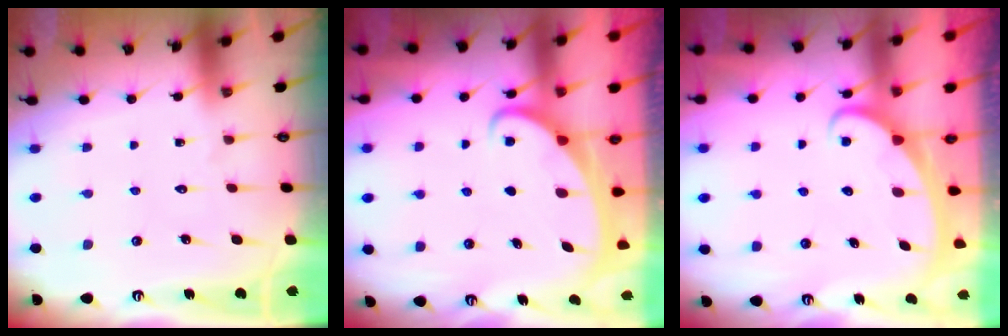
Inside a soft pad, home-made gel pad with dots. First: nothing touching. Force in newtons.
{"total": 2.2, "press": 2.2, "slide": 0.3}
{"total": 2.4, "press": 2.4, "slide": 0.3}